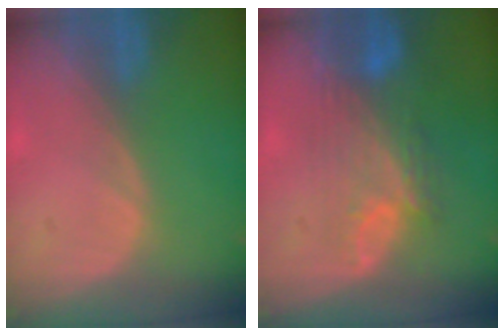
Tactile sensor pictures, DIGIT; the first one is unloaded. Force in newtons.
{"total": 9.1, "press": 8.0, "slide": 4.4}